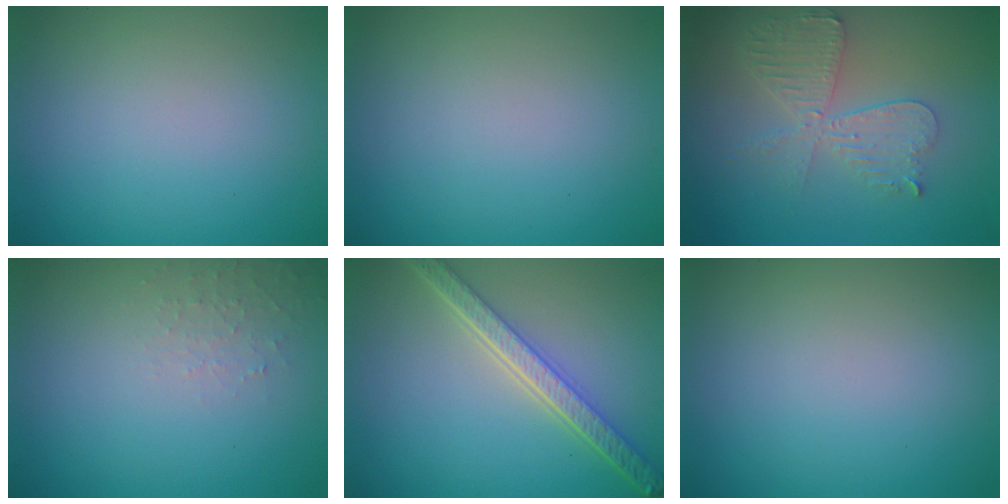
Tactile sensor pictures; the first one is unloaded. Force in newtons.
{"total": 0.0}
{"total": 4.3, "press": 3.7, "slide": 2.1}
{"total": 1.3, "press": 1.3, "slide": 0.2}
{"total": 5.5, "press": 4.0, "slide": 3.7}
{"total": 0.0}